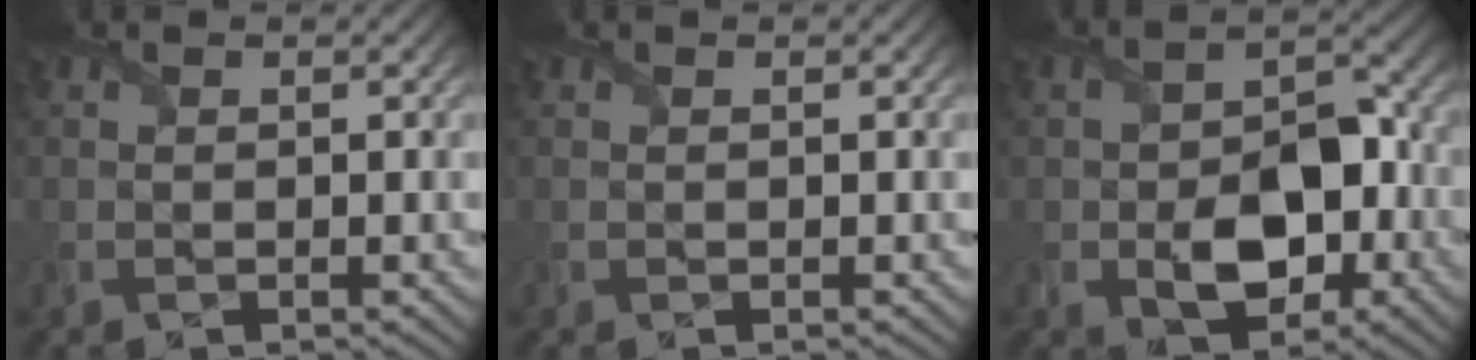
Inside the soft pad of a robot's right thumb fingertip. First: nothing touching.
{"total": 0.0}
{"total": 8.2, "force": [-2.5, 5.0, 6.1], "torque": [-0.094, -0.005, -0.042]}